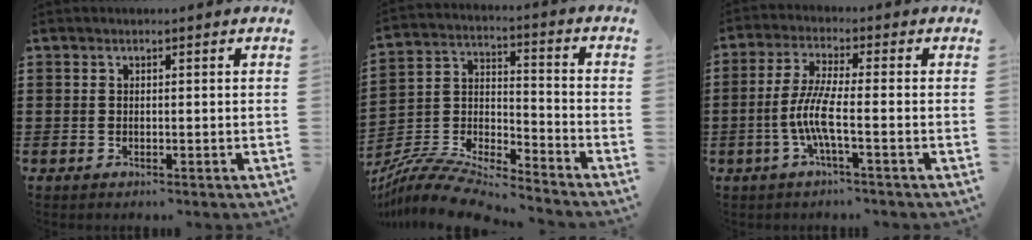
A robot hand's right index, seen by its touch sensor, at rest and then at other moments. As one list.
[{"total": 9.5, "force": [-9.0, 1.3, 2.9], "torque": [-0.069, 0.007, -0.182]}, {"total": 6.3, "force": [-1.9, 0.7, 5.9], "torque": [-0.138, -0.014, -0.047]}]